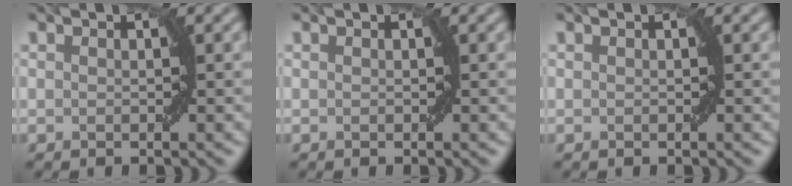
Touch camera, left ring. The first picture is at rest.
{"total": 0.0}
{"total": 0.0}